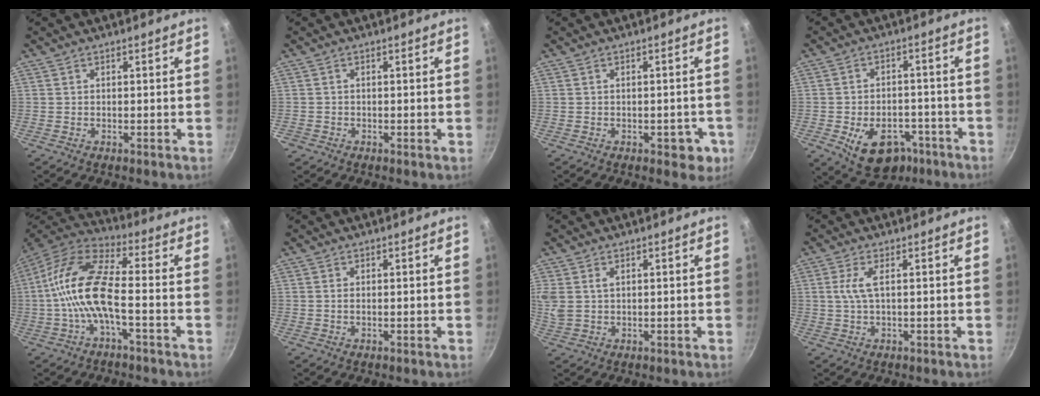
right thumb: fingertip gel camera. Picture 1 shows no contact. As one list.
[{"total": 0.9, "force": [-0.5, 0.7, 0.3], "torque": [-0.002, 0.001, -0.010]}, {"total": 3.9, "force": [-1.7, 2.1, 2.8], "torque": [-0.012, 0.012, -0.017]}, {"total": 12.5, "force": [-6.0, 8.2, 7.2], "torque": [-0.092, 0.031, -0.080]}, {"total": 14.3, "force": [-2.3, 5.0, 13.2], "torque": [-0.285, 0.044, -0.050]}, {"total": 0.7, "force": [0.0, 0.3, 0.6], "torque": [-0.013, -0.002, 0.000]}, {"total": 4.4, "force": [1.1, 2.9, 3.2], "torque": [-0.089, 0.009, 0.030]}, {"total": 3.4, "force": [0.6, 0.9, 3.2], "torque": [-0.089, 0.006, 0.014]}]